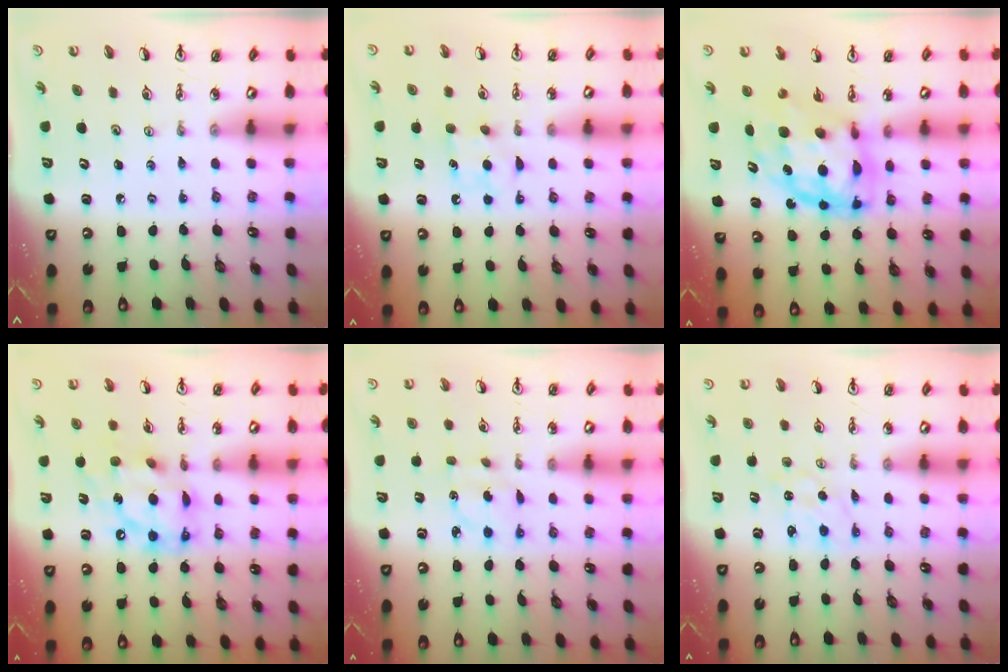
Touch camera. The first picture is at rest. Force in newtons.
{"total": 7.2, "press": 7.2, "slide": 0.7}
{"total": 12.5, "press": 12.4, "slide": 1.5}
{"total": 16.0, "press": 16.0, "slide": 1.1}
{"total": 4.0, "press": 3.9, "slide": 0.7}
{"total": 0.6, "press": 0.6, "slide": 0.1}